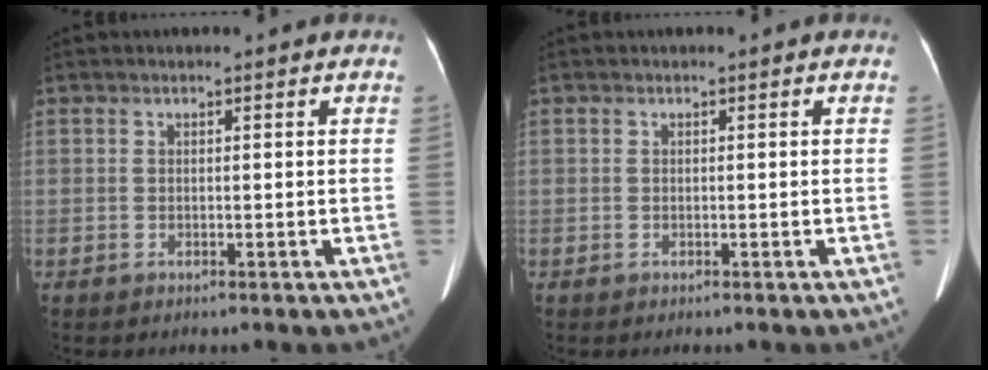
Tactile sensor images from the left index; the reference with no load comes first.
{"total": 0.0}